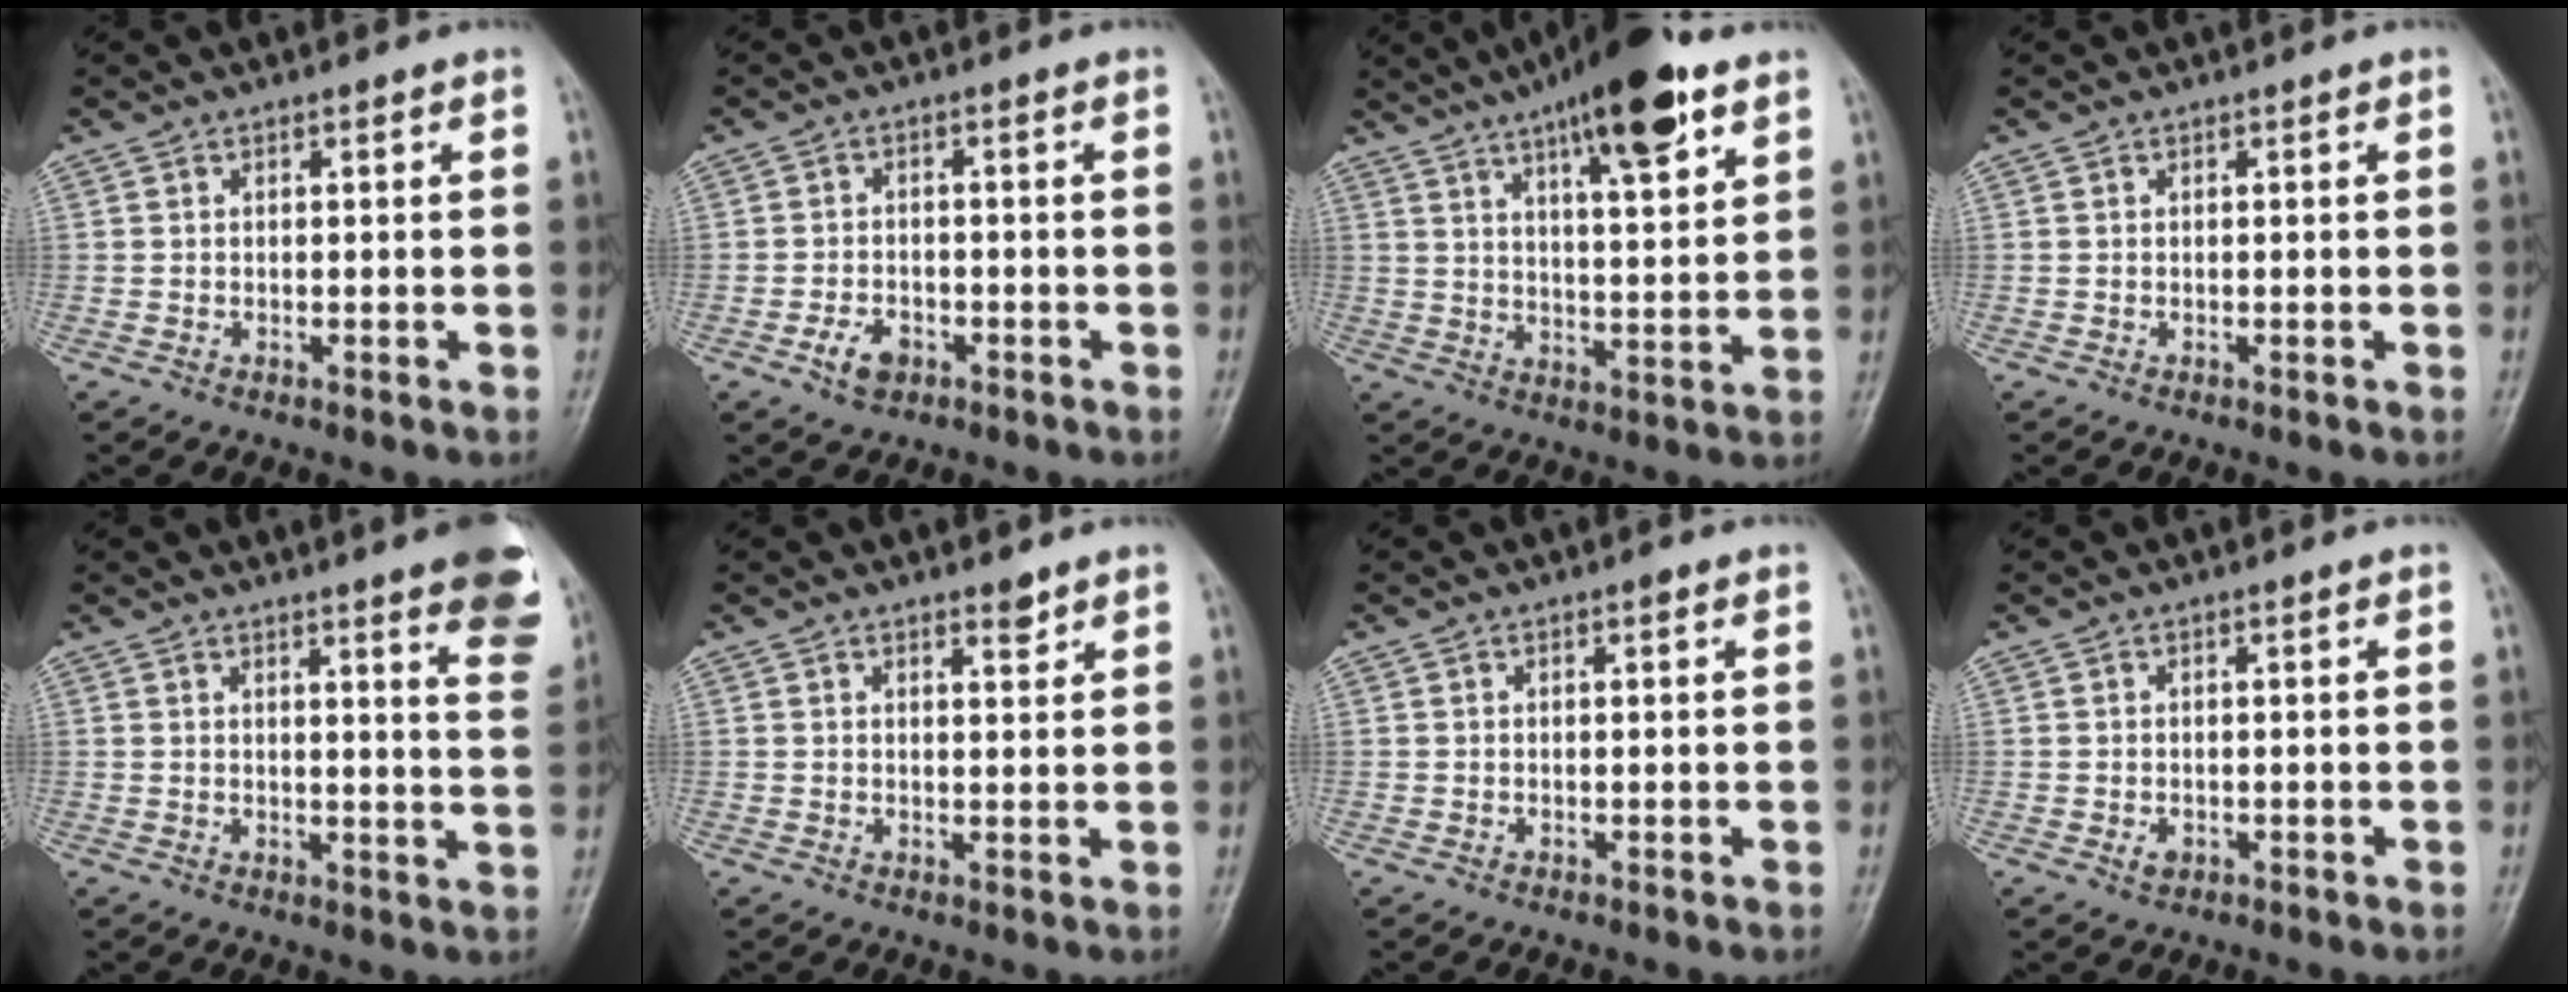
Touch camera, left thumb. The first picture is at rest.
{"total": 4.3, "force": [-2.4, 2.6, 2.6], "torque": [-0.043, 0.015, -0.042]}
{"total": 16.6, "force": [9.7, 4.4, 12.7], "torque": [-0.173, -0.033, 0.149]}
{"total": 0.0}
{"total": 12.7, "force": [8.1, 2.0, 9.6], "torque": [-0.091, -0.035, 0.079]}
{"total": 2.3, "force": [1.8, 0.8, 1.2], "torque": [-0.010, -0.013, 0.027]}
{"total": 0.7, "force": [0.4, 0.2, 0.5], "torque": [-0.006, 0.001, 0.002]}
{"total": 1.3, "force": [-0.3, 0.9, 0.8], "torque": [-0.009, -0.001, -0.002]}